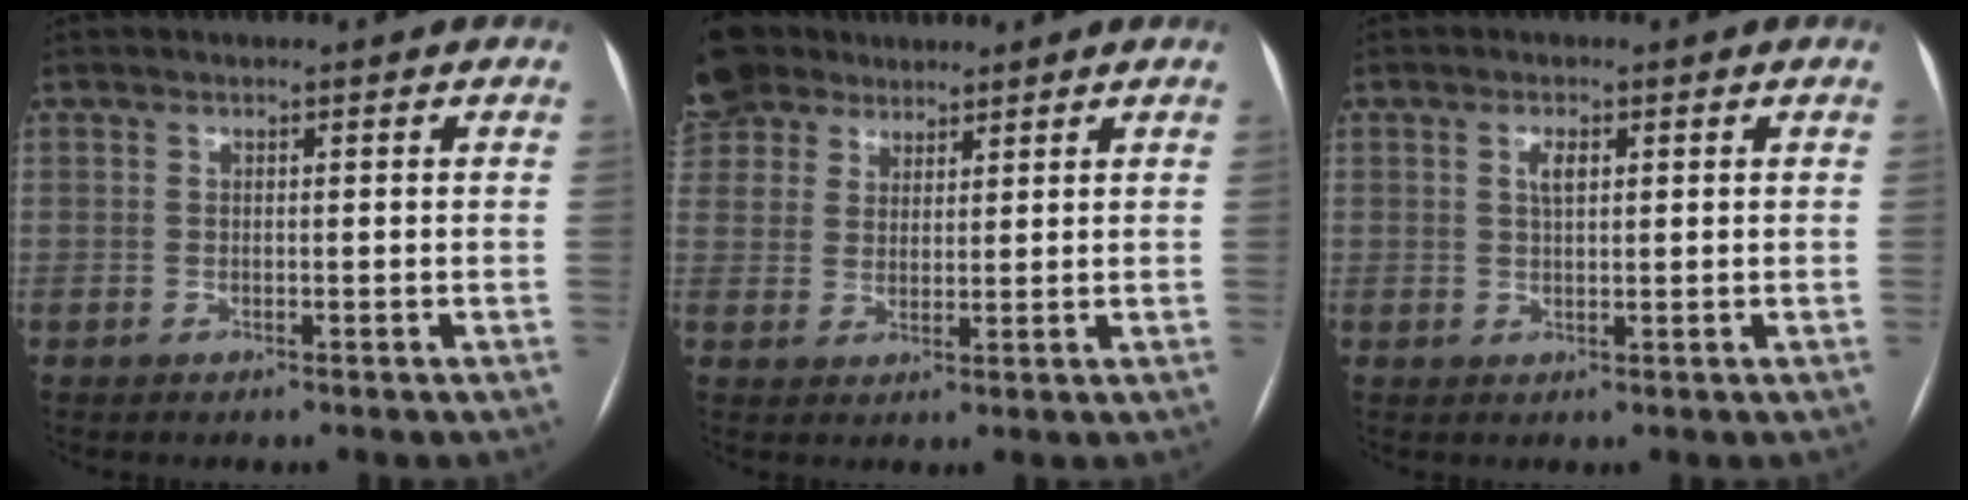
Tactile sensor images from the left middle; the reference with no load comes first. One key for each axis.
{"total": 10.9, "fx": 8.1, "fy": 6.9, "fz": 2.6, "tx": -0.084, "ty": 0.036, "tz": 0.162}
{"total": 2.1, "fx": 0.8, "fy": 0.8, "fz": 1.8, "tx": -0.037, "ty": 0.003, "tz": 0.016}